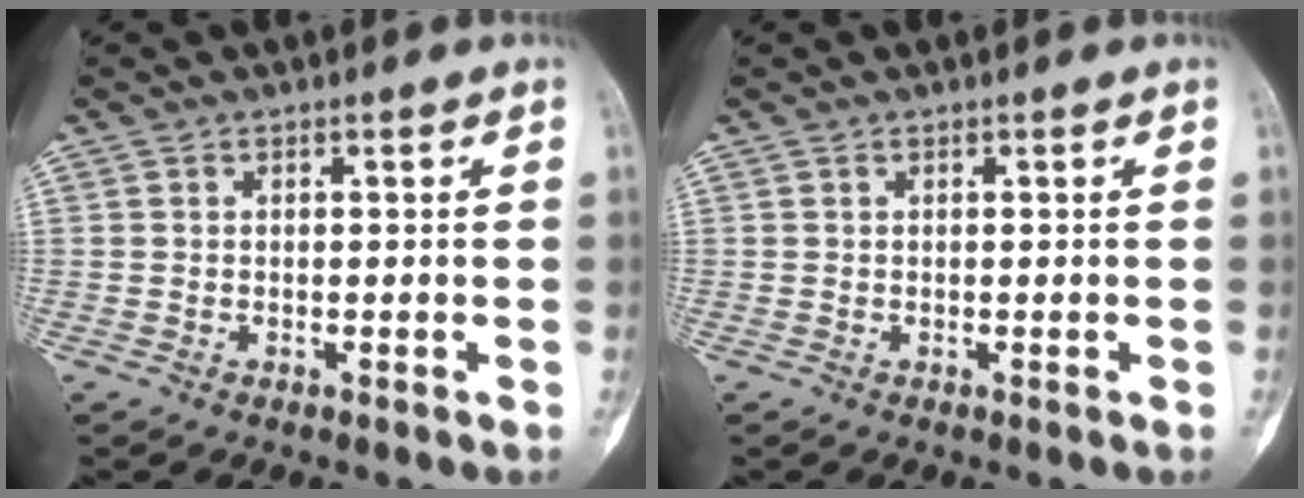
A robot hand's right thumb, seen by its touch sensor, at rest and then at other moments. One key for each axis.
{"total": 0.0}